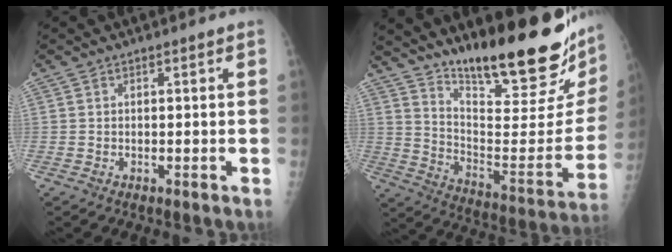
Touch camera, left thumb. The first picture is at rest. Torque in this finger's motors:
{"motor_torque": [0.39, 0.29, 1.39, -1.38, 0.29]}